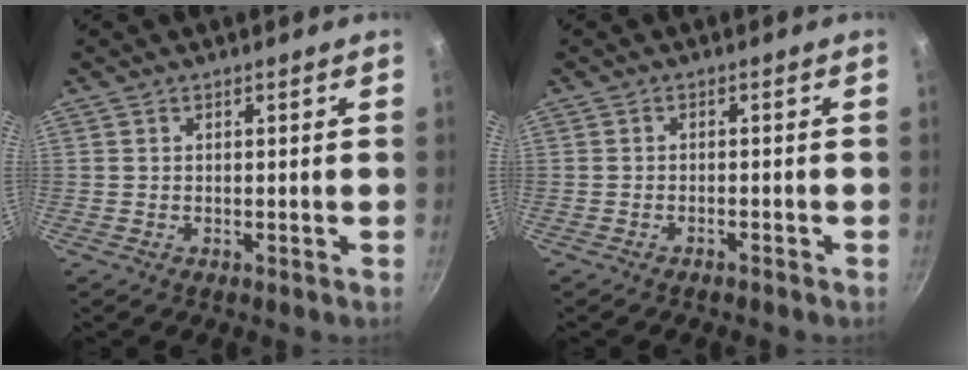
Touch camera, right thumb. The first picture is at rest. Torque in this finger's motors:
{"motor_torque": [-0.44, -0.29, -0.21, 0.64, -0.03]}